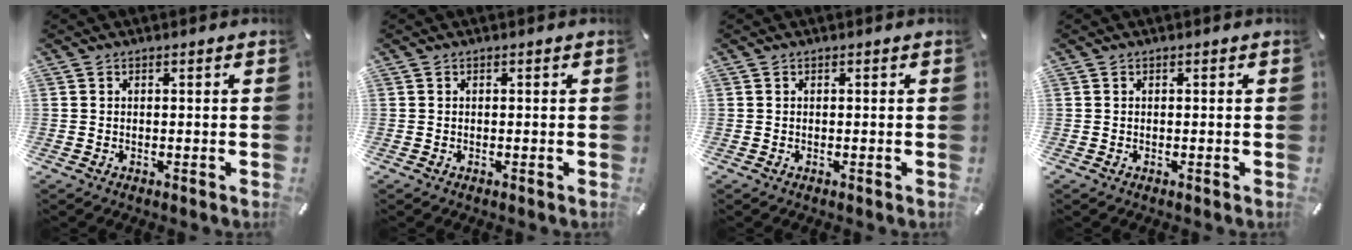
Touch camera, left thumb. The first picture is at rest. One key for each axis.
{"total": 0.0}
{"total": 0.0}
{"total": 0.0}